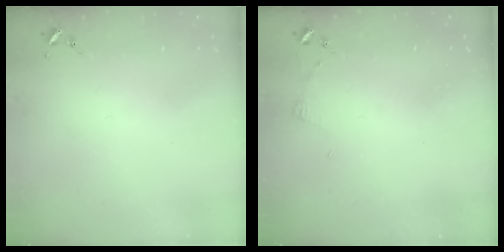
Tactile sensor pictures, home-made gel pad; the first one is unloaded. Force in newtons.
{"total": 3.6, "press": 3.6, "slide": 0.4}